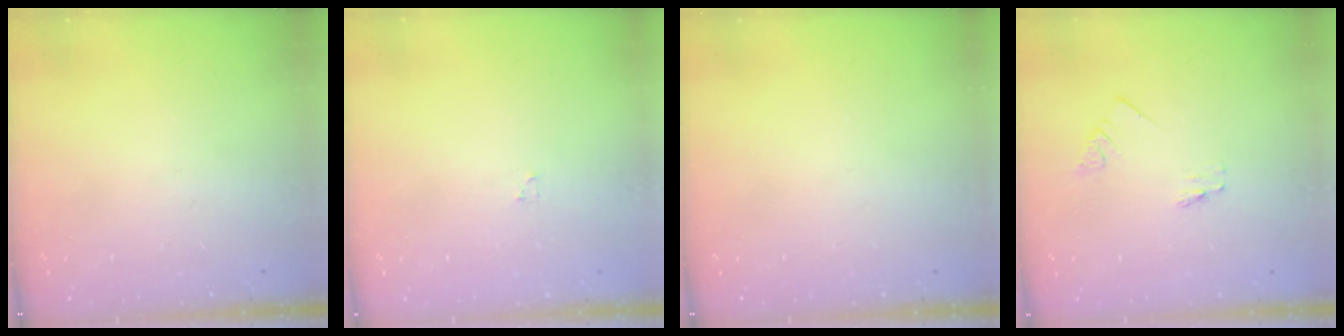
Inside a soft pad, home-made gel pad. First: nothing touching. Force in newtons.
{"total": 1.2, "press": 1.2, "slide": 0.2}
{"total": 0.0}
{"total": 0.0}